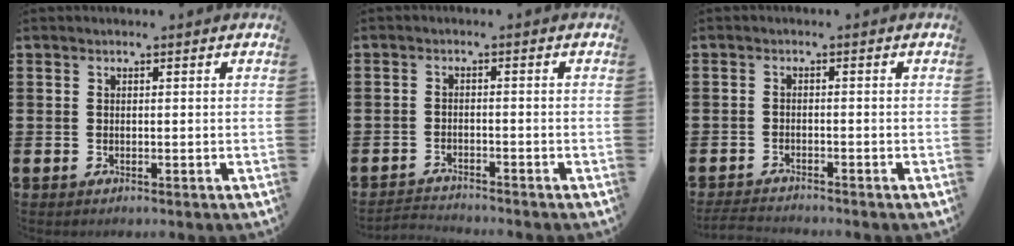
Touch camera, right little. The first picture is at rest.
{"total": 1.7, "force": [-1.7, -0.1, -0.1], "torque": [-0.003, 0.004, -0.037]}
{"total": 1.9, "force": [-1.9, 0.1, 0.3], "torque": [-0.007, 0.003, -0.038]}